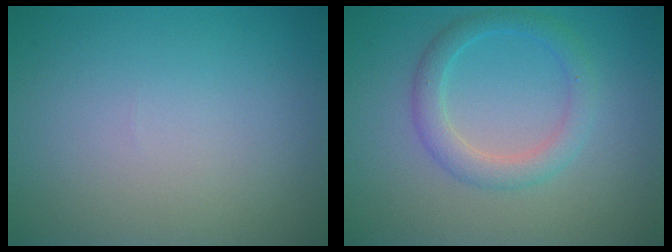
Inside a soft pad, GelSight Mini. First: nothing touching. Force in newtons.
{"total": 2.8, "press": 2.8, "slide": 0.0}